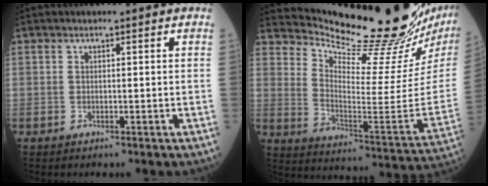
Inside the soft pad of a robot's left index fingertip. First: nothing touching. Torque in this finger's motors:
{"motor_torque": [0.87, -1.28, 0.10, -0.01]}